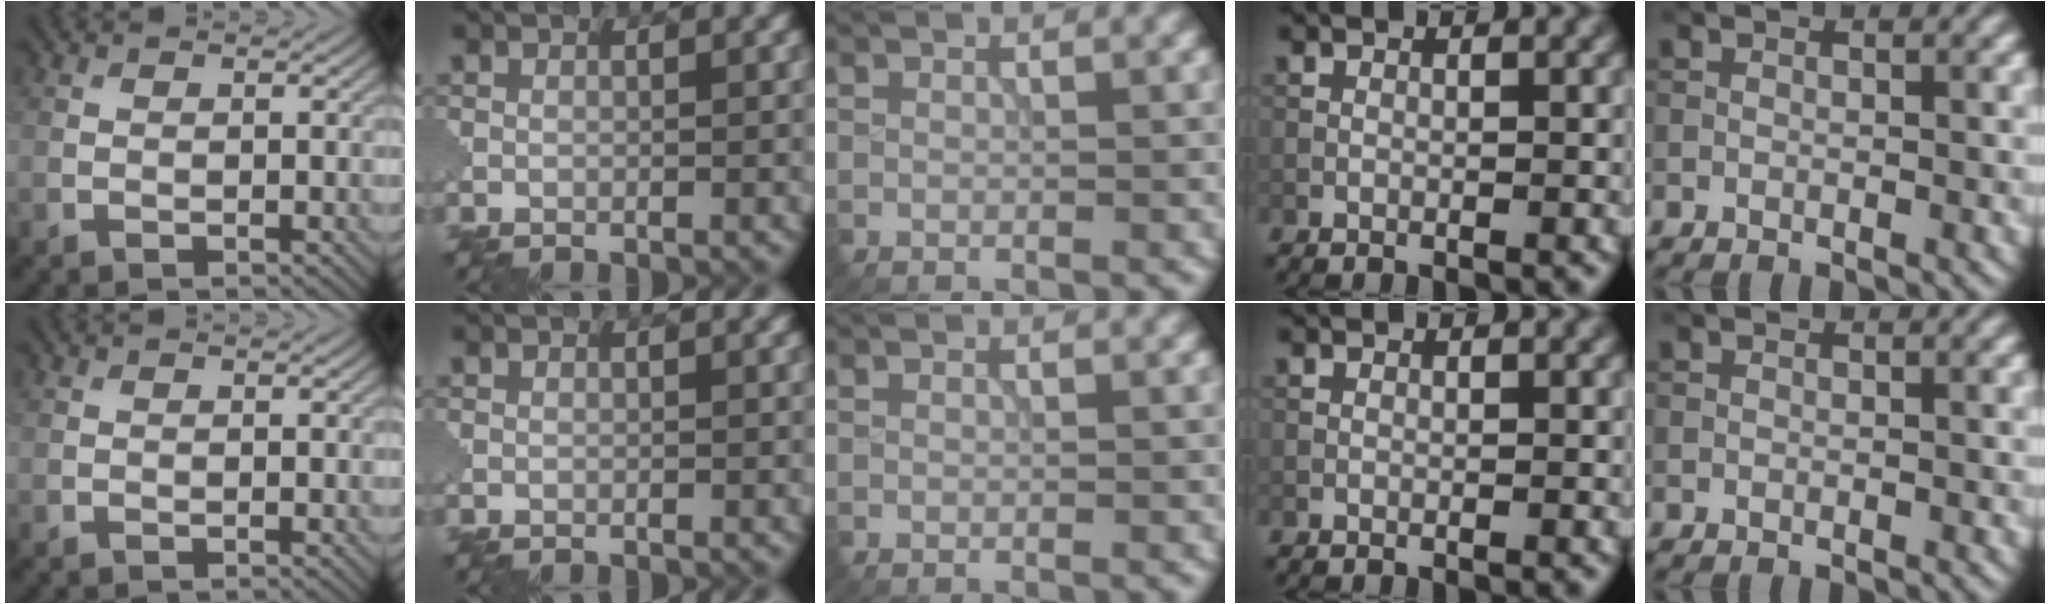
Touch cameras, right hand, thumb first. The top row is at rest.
{}